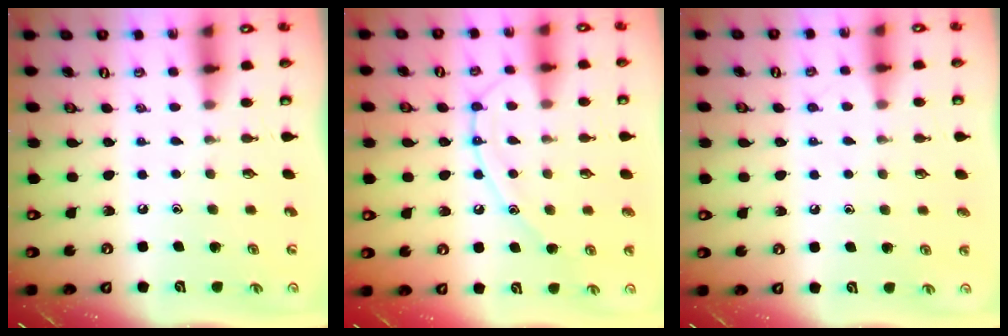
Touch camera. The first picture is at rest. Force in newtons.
{"total": 12.1, "press": 12.1, "slide": 1.0}
{"total": 5.9, "press": 5.8, "slide": 0.6}